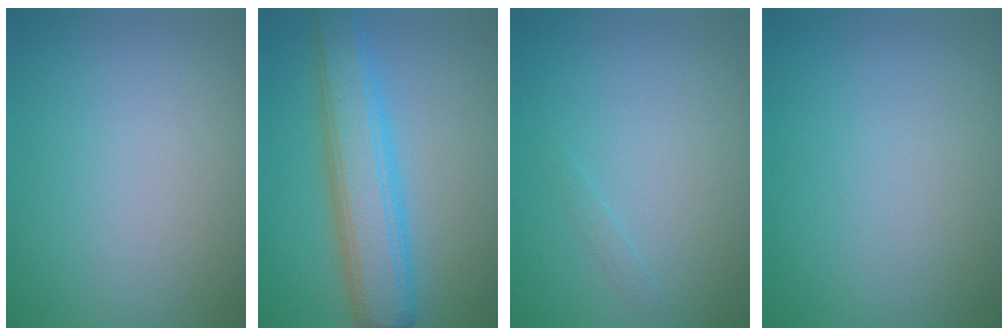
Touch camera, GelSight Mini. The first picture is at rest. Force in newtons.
{"total": 6.1, "press": 6.1, "slide": 0.2}
{"total": 0.5, "press": 0.5, "slide": 0.0}
{"total": 0.0}